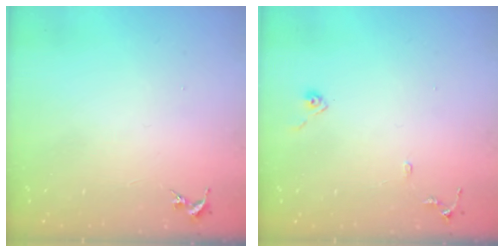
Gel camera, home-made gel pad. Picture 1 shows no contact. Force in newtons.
{"total": 8.0, "press": 8.0, "slide": 0.8}